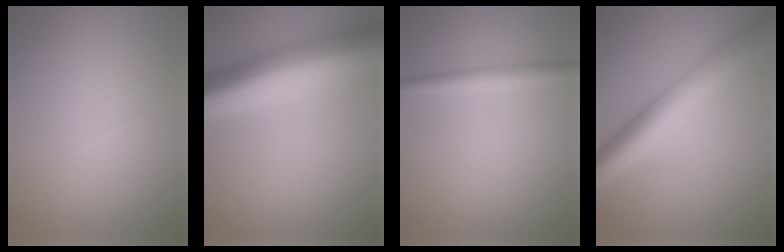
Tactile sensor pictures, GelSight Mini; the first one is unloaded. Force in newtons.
{"total": 10.9, "press": 10.9, "slide": 0.2}
{"total": 2.2, "press": 2.2, "slide": 0.1}
{"total": 8.5, "press": 8.5, "slide": 0.0}